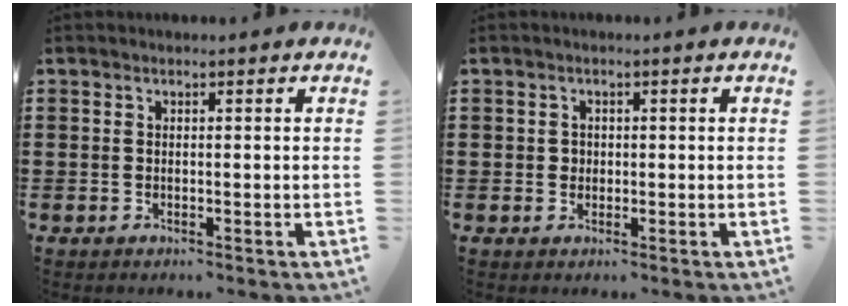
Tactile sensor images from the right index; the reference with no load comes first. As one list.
[{"total": 1.2, "force": [0.1, 1.1, 0.3], "torque": [-0.009, 0.005, 0.002]}]